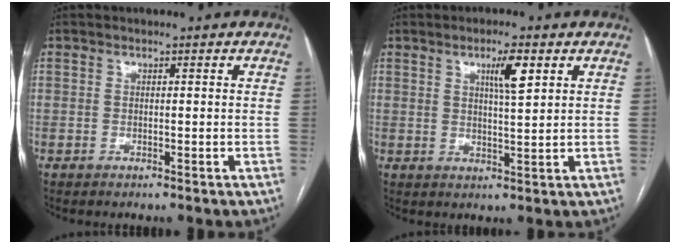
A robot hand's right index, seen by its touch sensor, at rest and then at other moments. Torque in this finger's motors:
{"motor_torque": [0.11, 0.10, 0.09, 0.05]}